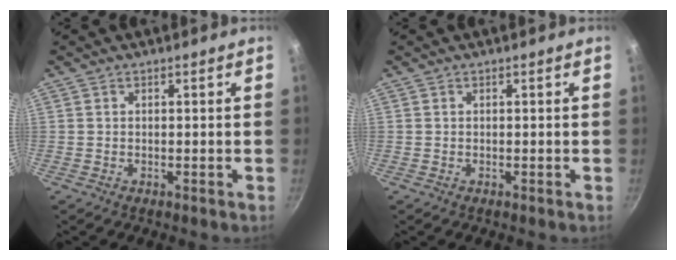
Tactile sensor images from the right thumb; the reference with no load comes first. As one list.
[{"total": 0.0}]